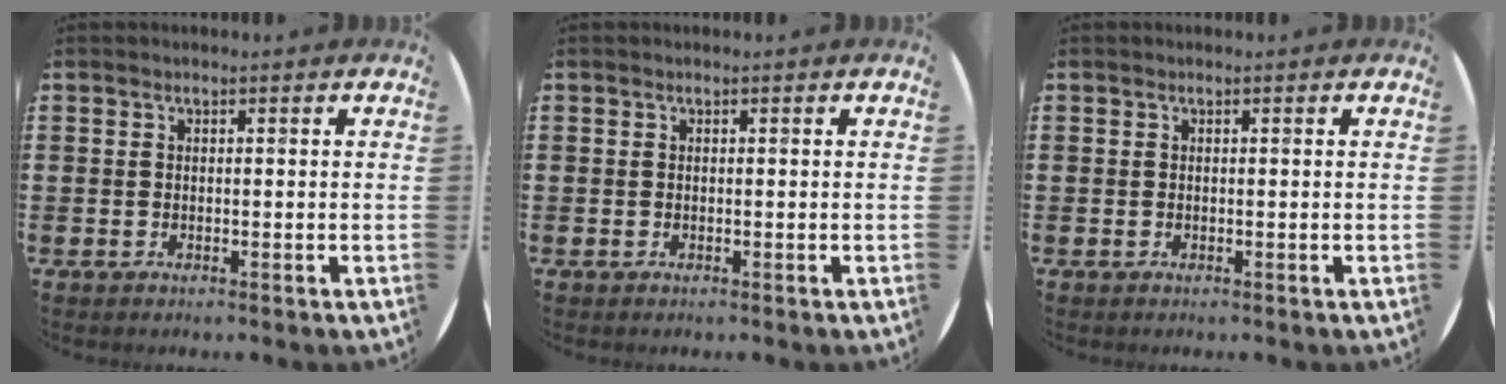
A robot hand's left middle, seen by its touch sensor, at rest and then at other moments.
{"total": 0.0}
{"total": 0.0}